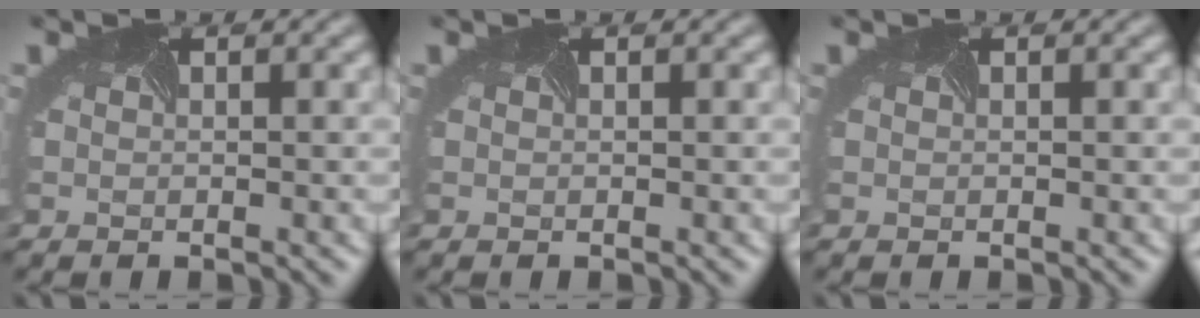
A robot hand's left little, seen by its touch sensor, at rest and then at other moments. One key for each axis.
{"total": 0.0}
{"total": 0.0}